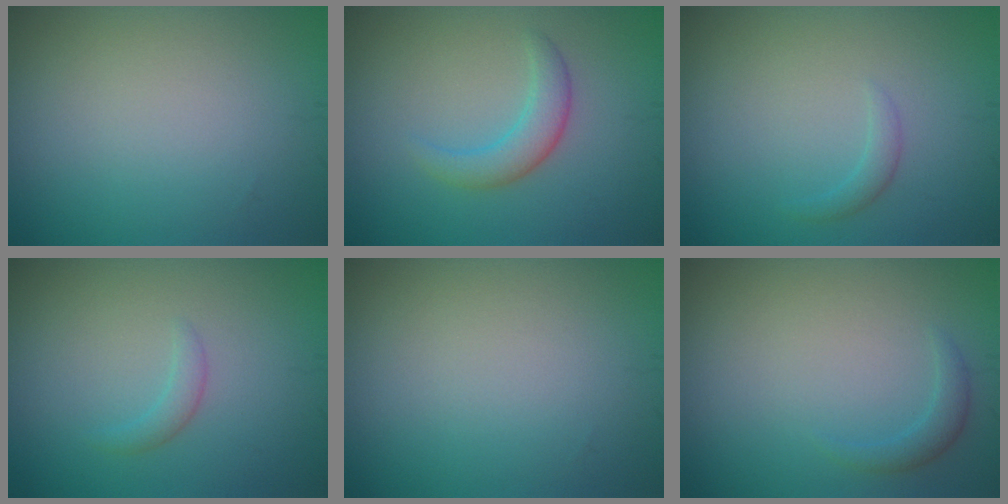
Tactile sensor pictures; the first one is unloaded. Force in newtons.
{"total": 2.4, "press": 2.4, "slide": 0.1}
{"total": 1.0, "press": 1.0, "slide": 0.1}
{"total": 1.0, "press": 1.0, "slide": 0.1}
{"total": 0.0}
{"total": 1.3, "press": 1.3, "slide": 0.2}